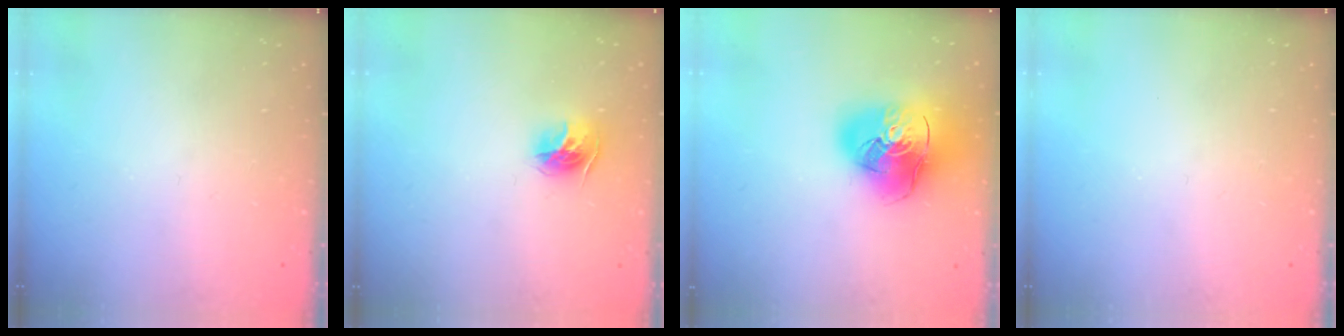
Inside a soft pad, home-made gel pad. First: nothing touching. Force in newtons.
{"total": 10.3, "press": 10.3, "slide": 0.6}
{"total": 19.7, "press": 19.5, "slide": 2.7}
{"total": 0.0}